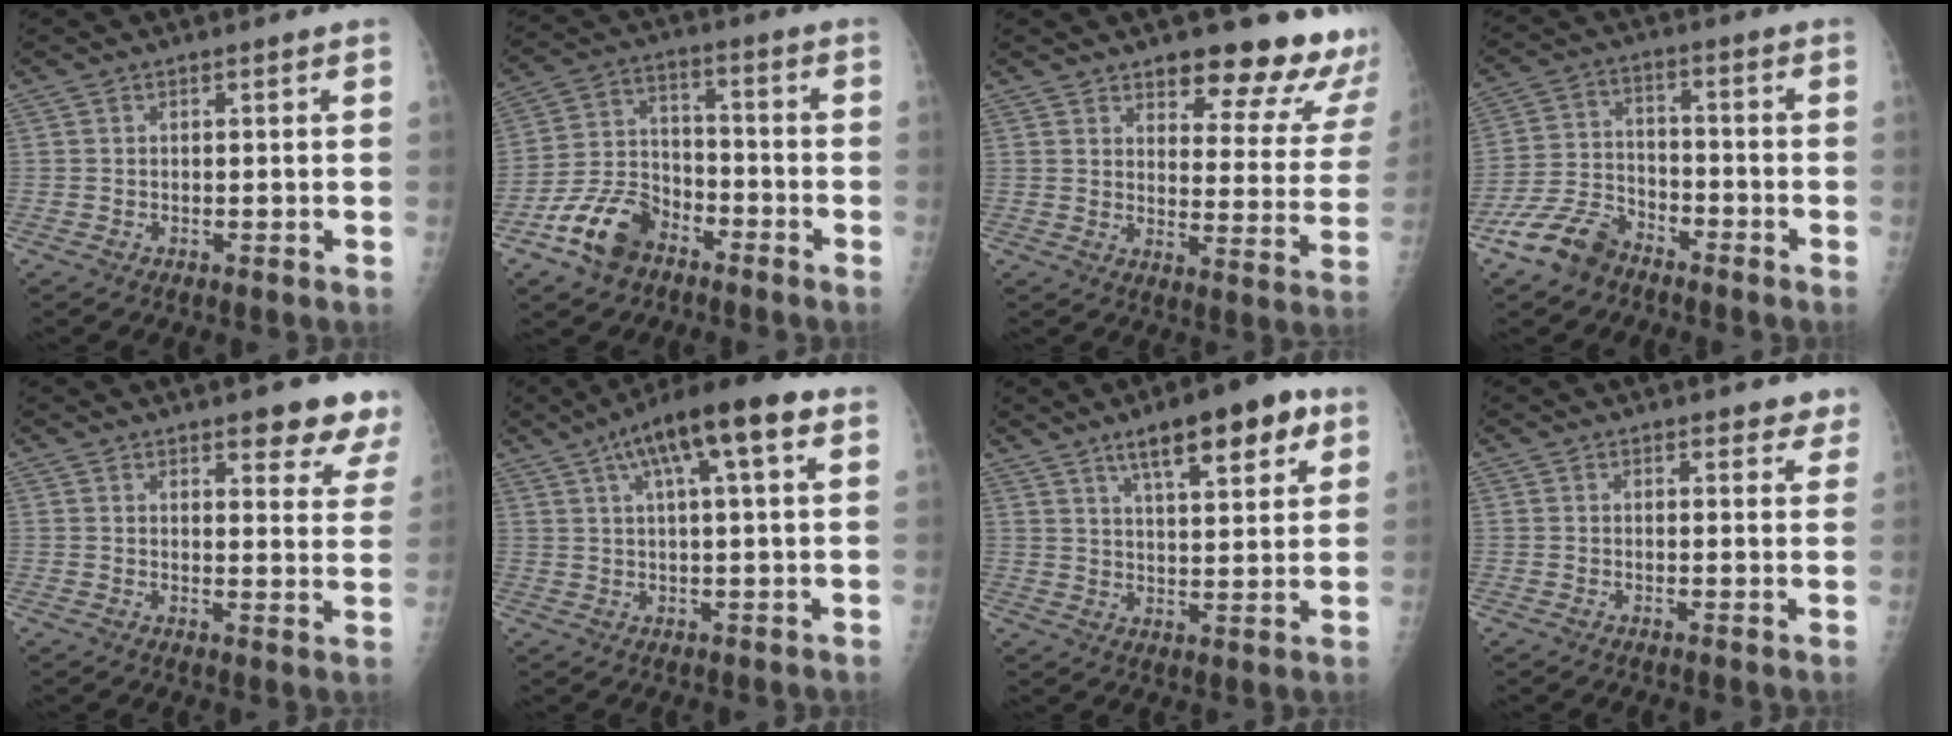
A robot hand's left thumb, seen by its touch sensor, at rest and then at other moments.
{"total": 11.8, "force": [-7.2, 7.3, 5.7], "torque": [-0.097, 0.048, -0.137]}
{"total": 18.0, "force": [14.5, 6.0, 8.8], "torque": [-0.058, -0.098, 0.171]}
{"total": 9.5, "force": [-6.9, 5.3, 3.7], "torque": [-0.070, 0.037, -0.139]}
{"total": 9.5, "force": [7.7, 2.9, 4.7], "torque": [-0.019, -0.041, 0.073]}
{"total": 13.1, "force": [5.7, 2.9, 11.4], "torque": [-0.184, 0.018, 0.087]}
{"total": 13.0, "force": [7.4, 4.0, 9.9], "torque": [-0.124, -0.025, 0.111]}
{"total": 3.2, "force": [2.7, 1.5, 0.8], "torque": [0.024, -0.011, 0.020]}